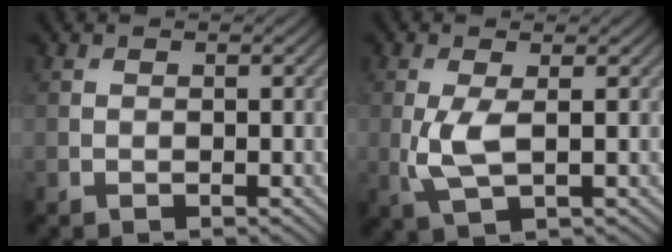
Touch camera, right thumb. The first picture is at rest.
{"total": 4.1, "force": [0.1, 1.3, 3.9], "torque": [-0.099, -0.004, 0.003]}